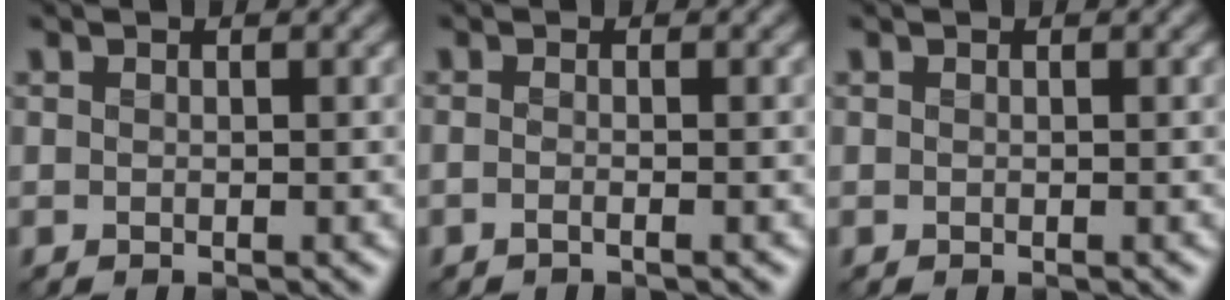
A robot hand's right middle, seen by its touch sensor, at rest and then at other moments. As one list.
[{"total": 0.9, "force": [-0.7, 0.1, 0.5], "torque": [-0.009, -0.007, -0.020]}, {"total": 0.0}]